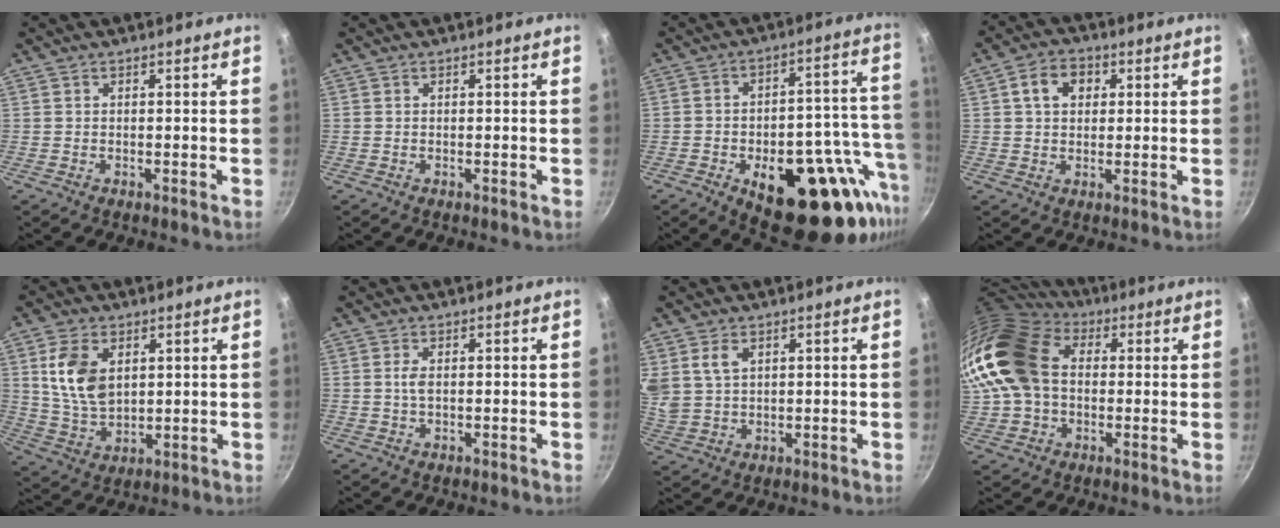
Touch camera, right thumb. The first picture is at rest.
{"total": 0.0}
{"total": 26.0, "force": [-9.8, 12.6, 20.6], "torque": [-0.220, 0.023, -0.123]}
{"total": 6.6, "force": [1.9, 5.0, 3.9], "torque": [-0.044, 0.006, 0.024]}
{"total": 10.8, "force": [3.1, 6.8, 7.8], "torque": [-0.138, -0.021, 0.067]}
{"total": 1.8, "force": [0.1, 0.9, 1.6], "torque": [-0.033, 0.001, 0.003]}
{"total": 6.1, "force": [2.6, 4.1, 3.7], "torque": [-0.064, -0.010, 0.058]}
{"total": 19.8, "force": [2.4, 14.7, 13.0], "torque": [-0.263, 0.034, 0.037]}